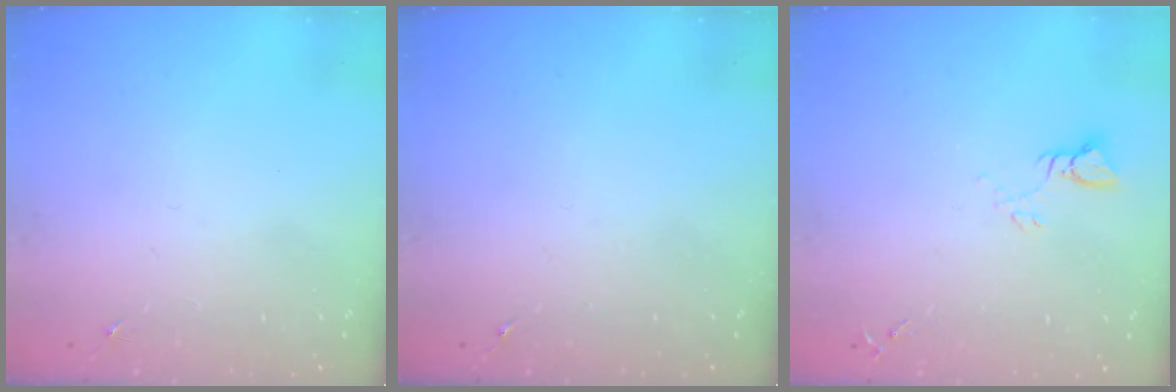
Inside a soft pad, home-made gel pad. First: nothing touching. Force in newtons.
{"total": 0.0}
{"total": 3.5, "press": 3.4, "slide": 0.3}